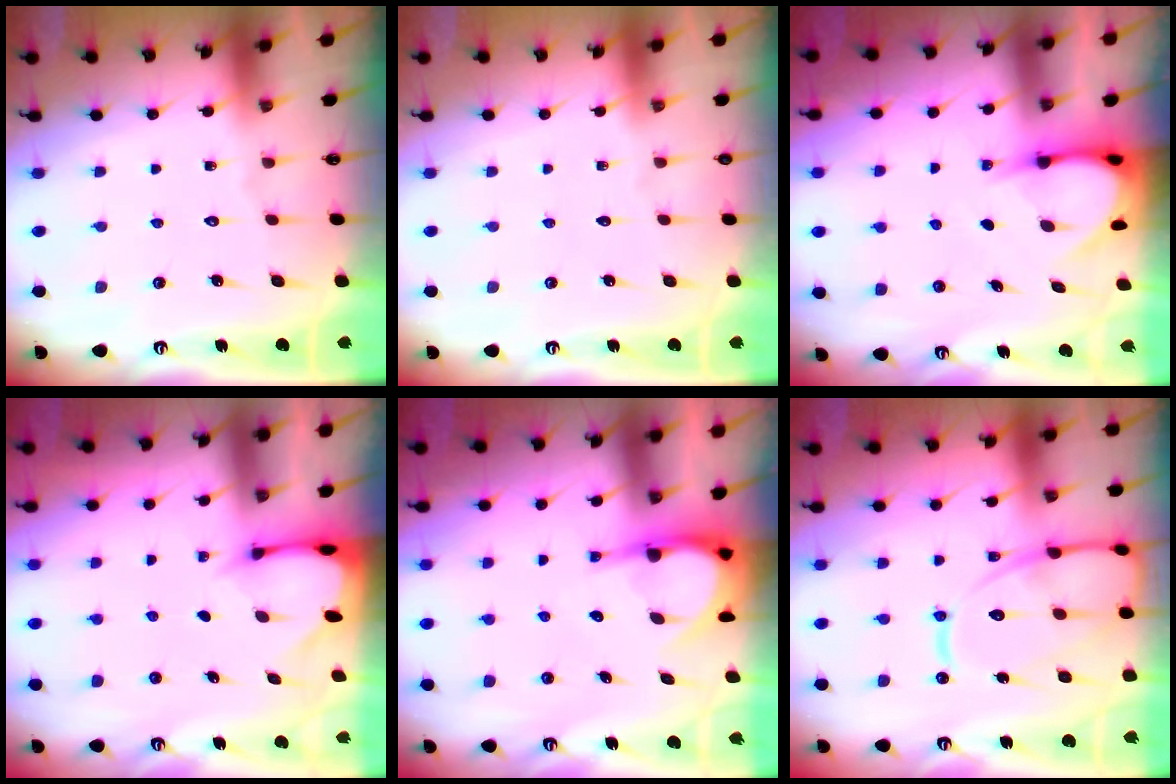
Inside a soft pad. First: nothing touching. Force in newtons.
{"total": 0.0}
{"total": 5.4, "press": 5.4, "slide": 0.5}
{"total": 2.0, "press": 2.0, "slide": 0.1}
{"total": 5.8, "press": 5.8, "slide": 0.6}
{"total": 15.7, "press": 15.7, "slide": 1.4}